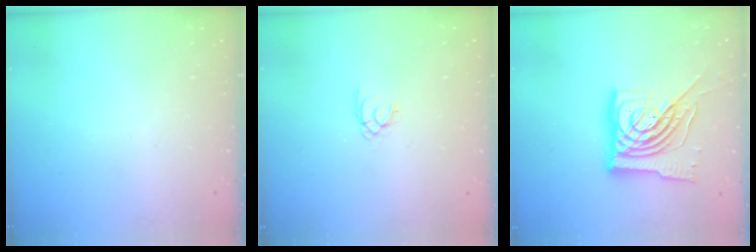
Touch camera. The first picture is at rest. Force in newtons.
{"total": 1.5, "press": 1.4, "slide": 0.2}
{"total": 18.2, "press": 18.1, "slide": 1.9}